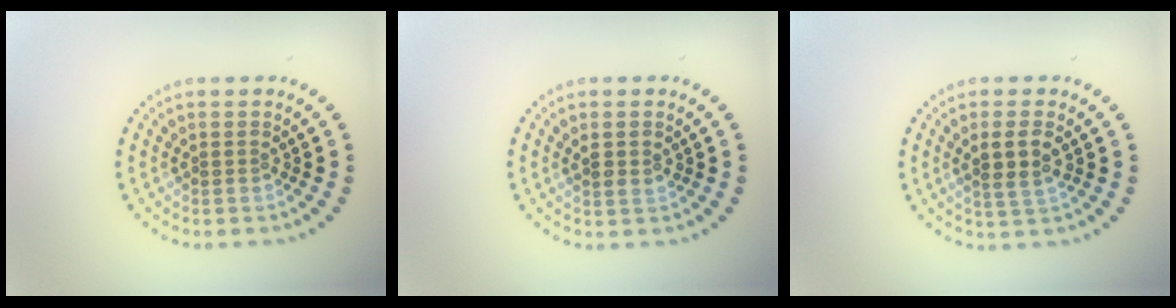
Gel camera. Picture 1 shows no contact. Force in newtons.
{"total": 1.0, "press": 0.9, "slide": 0.4}
{"total": 2.6, "press": 2.4, "slide": 1.1}